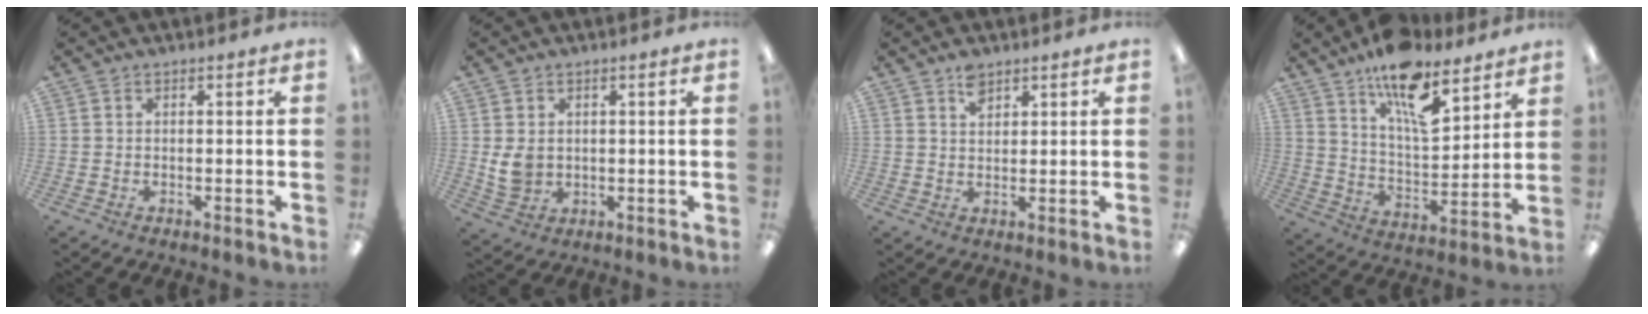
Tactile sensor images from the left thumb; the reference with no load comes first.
{"total": 4.9, "force": [1.0, 4.1, 2.5], "torque": [-0.040, -0.001, 0.019]}
{"total": 3.6, "force": [2.7, 1.9, 1.5], "torque": [-0.019, -0.009, 0.047]}
{"total": 15.8, "force": [10.9, 6.1, 9.6], "torque": [-0.148, -0.064, 0.186]}